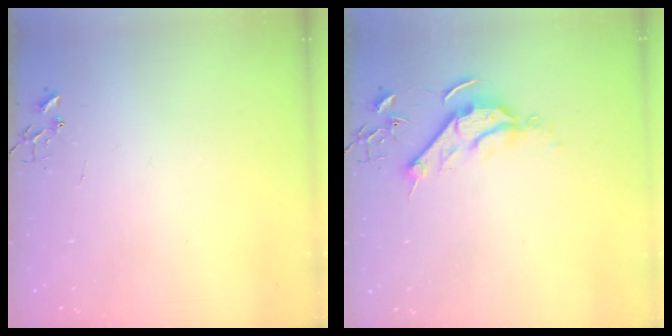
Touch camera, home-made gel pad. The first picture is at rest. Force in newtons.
{"total": 9.1, "press": 9.1, "slide": 0.1}